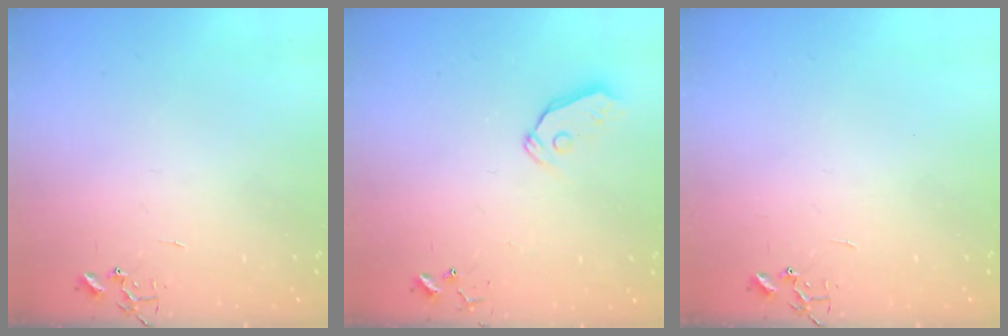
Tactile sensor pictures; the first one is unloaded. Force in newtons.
{"total": 6.0, "press": 6.0, "slide": 0.5}
{"total": 0.0}